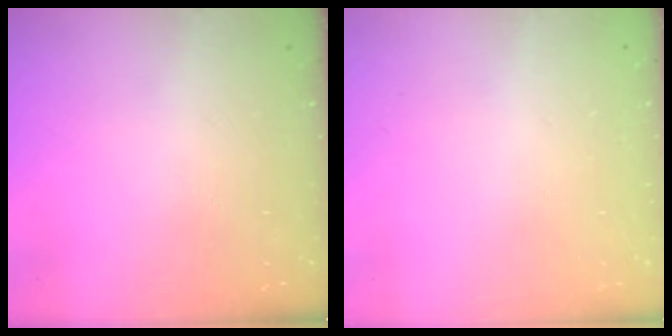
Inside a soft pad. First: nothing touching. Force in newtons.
{"total": 2.6, "press": 2.6, "slide": 0.2}